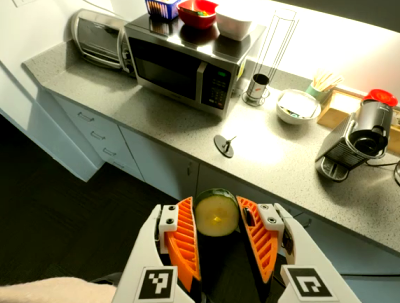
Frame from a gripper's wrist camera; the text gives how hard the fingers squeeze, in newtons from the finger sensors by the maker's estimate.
{"total": 10.0, "left": 10.0, "right": 9.9}